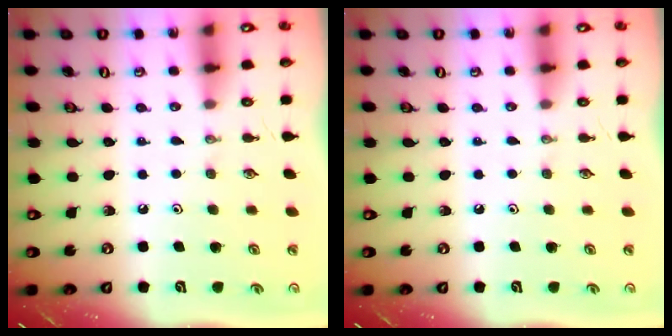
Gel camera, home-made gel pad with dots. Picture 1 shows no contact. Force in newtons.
{"total": 0.0}